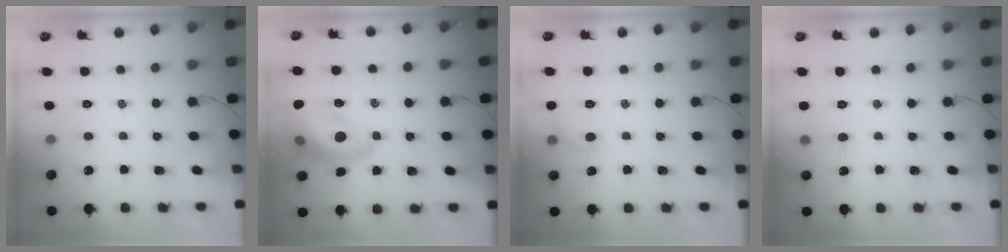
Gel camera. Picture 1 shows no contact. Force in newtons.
{"total": 15.1, "press": 14.7, "slide": 3.5}
{"total": 5.5, "press": 5.4, "slide": 1.1}
{"total": 2.8, "press": 2.6, "slide": 1.0}